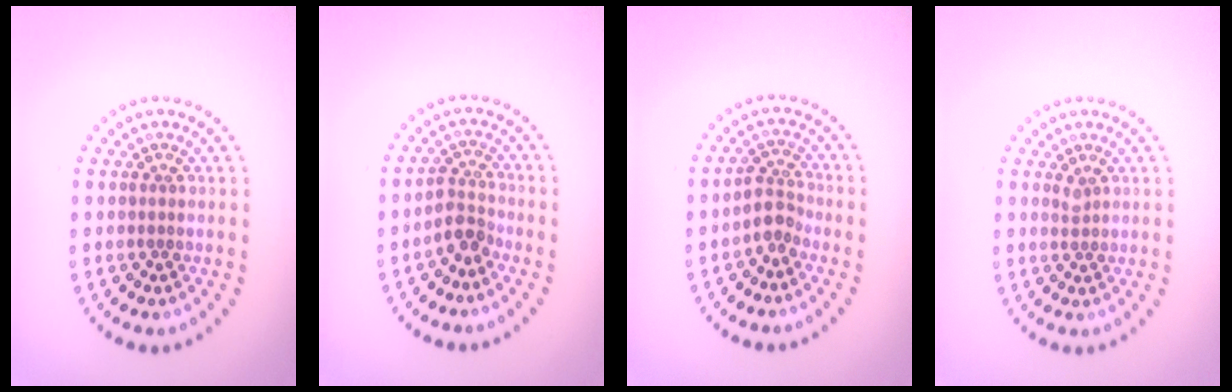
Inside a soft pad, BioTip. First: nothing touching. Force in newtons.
{"total": 2.4, "press": 1.8, "slide": 1.6}
{"total": 2.2, "press": 1.8, "slide": 1.3}
{"total": 0.8, "press": 0.6, "slide": 0.5}